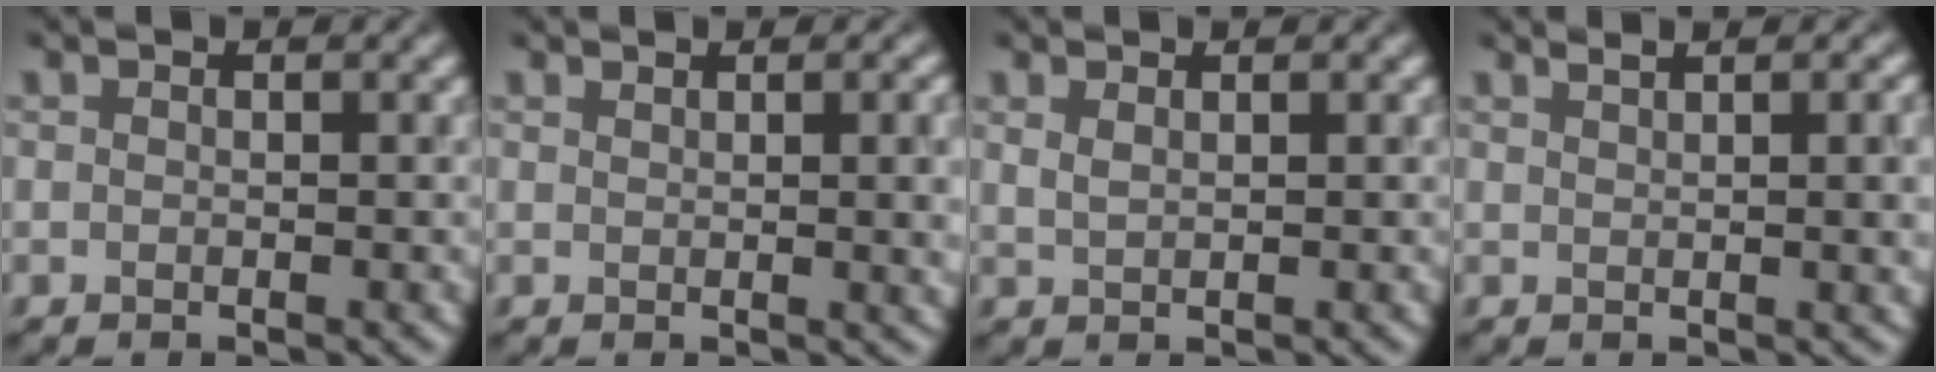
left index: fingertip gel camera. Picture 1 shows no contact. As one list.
[{"total": 4.2, "force": [0.9, 1.6, 3.8], "torque": [-0.022, 0.016, 0.015]}, {"total": 0.8, "force": [0.7, 0.2, 0.3], "torque": [-0.004, 0.005, 0.015]}, {"total": 5.3, "force": [2.0, 2.0, 4.5], "torque": [-0.025, 0.030, 0.008]}]